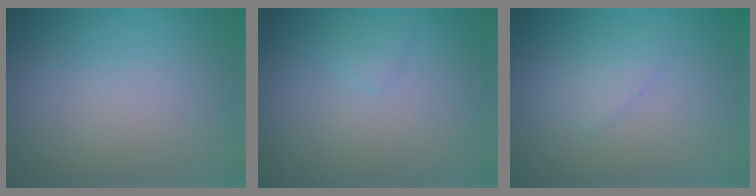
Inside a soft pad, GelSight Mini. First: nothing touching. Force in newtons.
{"total": 0.8, "press": 0.8, "slide": 0.0}
{"total": 1.4, "press": 1.4, "slide": 0.1}